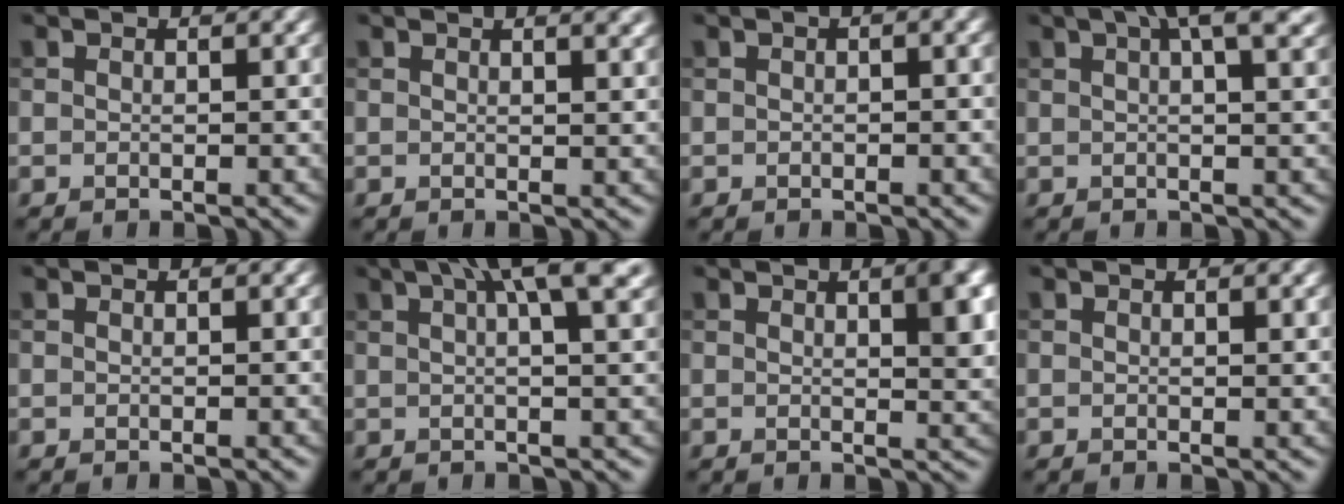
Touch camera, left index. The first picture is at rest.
{"total": 3.0, "force": [1.8, 1.1, 2.1], "torque": [-0.007, 0.004, 0.017]}
{"total": 2.0, "force": [0.5, 0.5, 1.9], "torque": [-0.021, 0.005, 0.005]}
{"total": 7.0, "force": [3.7, 2.2, 5.5], "torque": [-0.047, 0.024, 0.033]}
{"total": 0.0}
{"total": 8.2, "force": [4.2, 2.0, 6.8], "torque": [-0.063, 0.027, 0.044]}
{"total": 4.3, "force": [1.6, 1.3, 3.8], "torque": [-0.039, 0.005, 0.021]}
{"total": 0.6, "force": [0.3, 0.1, 0.6], "torque": [-0.005, 0.000, 0.005]}